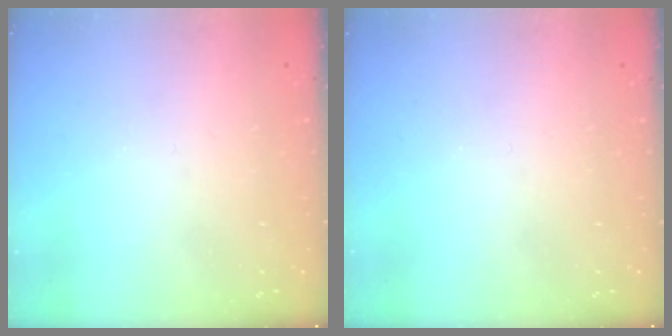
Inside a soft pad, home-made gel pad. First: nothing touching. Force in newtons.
{"total": 0.0}